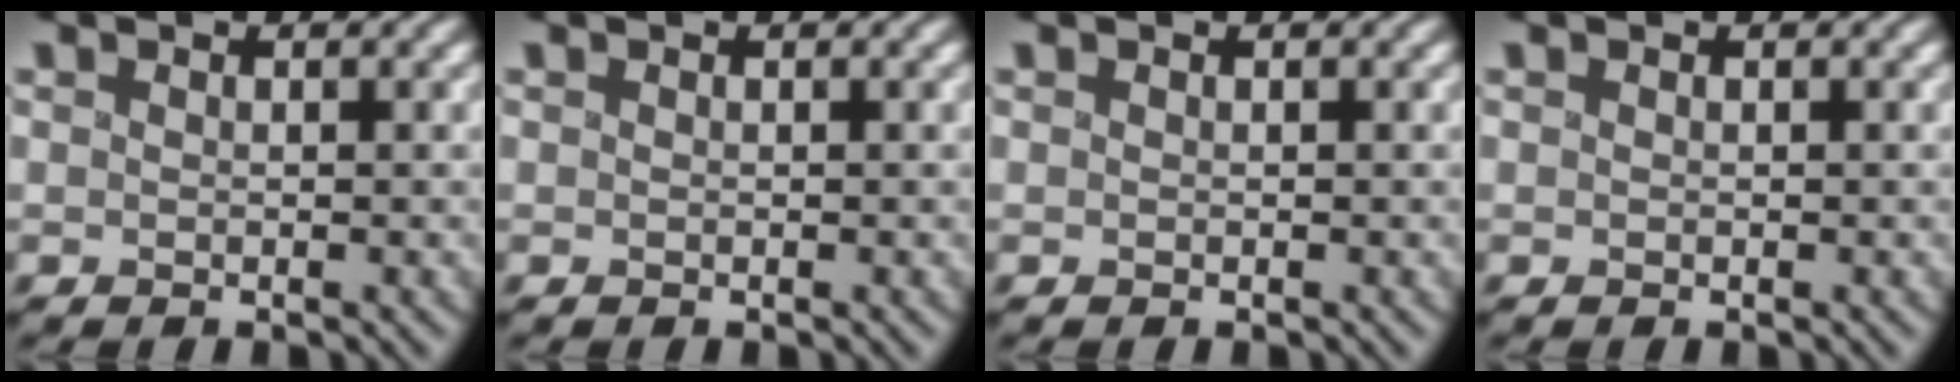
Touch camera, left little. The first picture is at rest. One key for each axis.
{"total": 0.0}
{"total": 0.0}
{"total": 0.0}